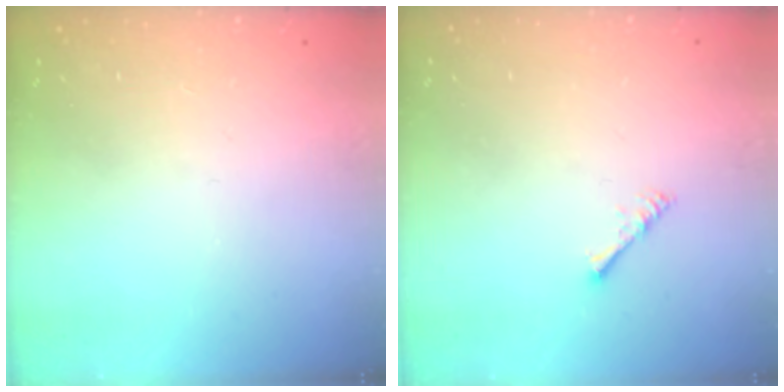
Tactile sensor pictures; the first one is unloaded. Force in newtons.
{"total": 2.2, "press": 2.1, "slide": 0.5}